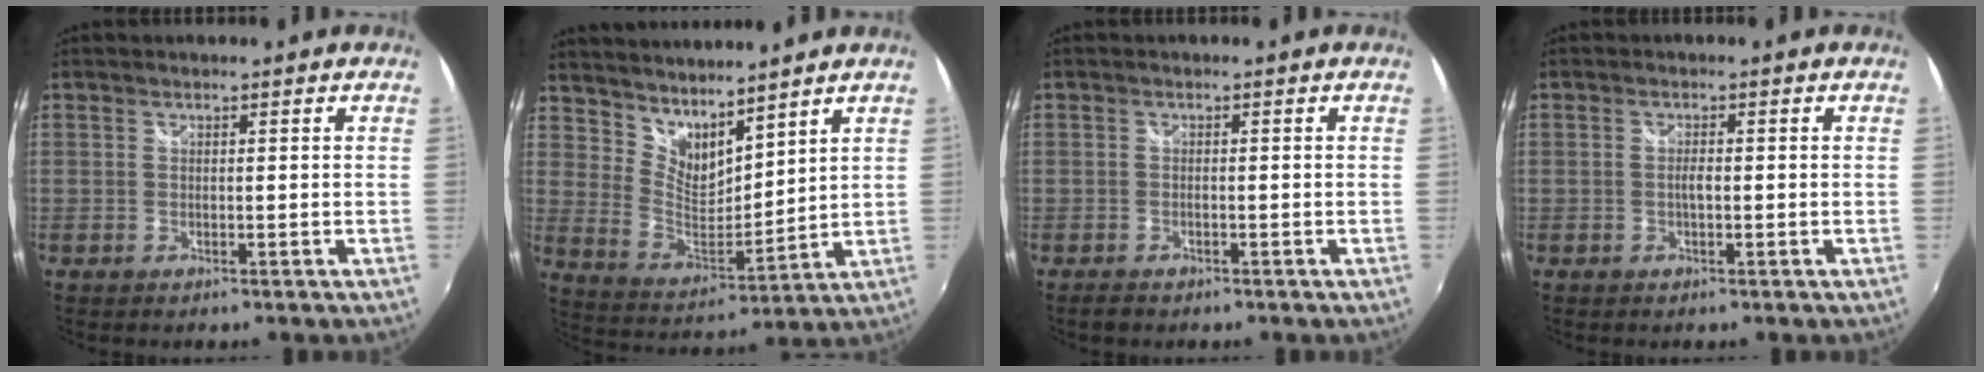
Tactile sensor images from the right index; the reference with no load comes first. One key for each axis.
{"total": 11.1, "fx": 9.2, "fy": 3.7, "fz": 5.0, "tx": -0.088, "ty": -0.004, "tz": 0.177}
{"total": 2.2, "fx": -1.6, "fy": 1.0, "fz": 1.1, "tx": -0.024, "ty": -0.006, "tz": -0.026}
{"total": 1.4, "fx": -0.3, "fy": 0.4, "fz": 1.3, "tx": -0.026, "ty": 0.000, "tz": -0.006}